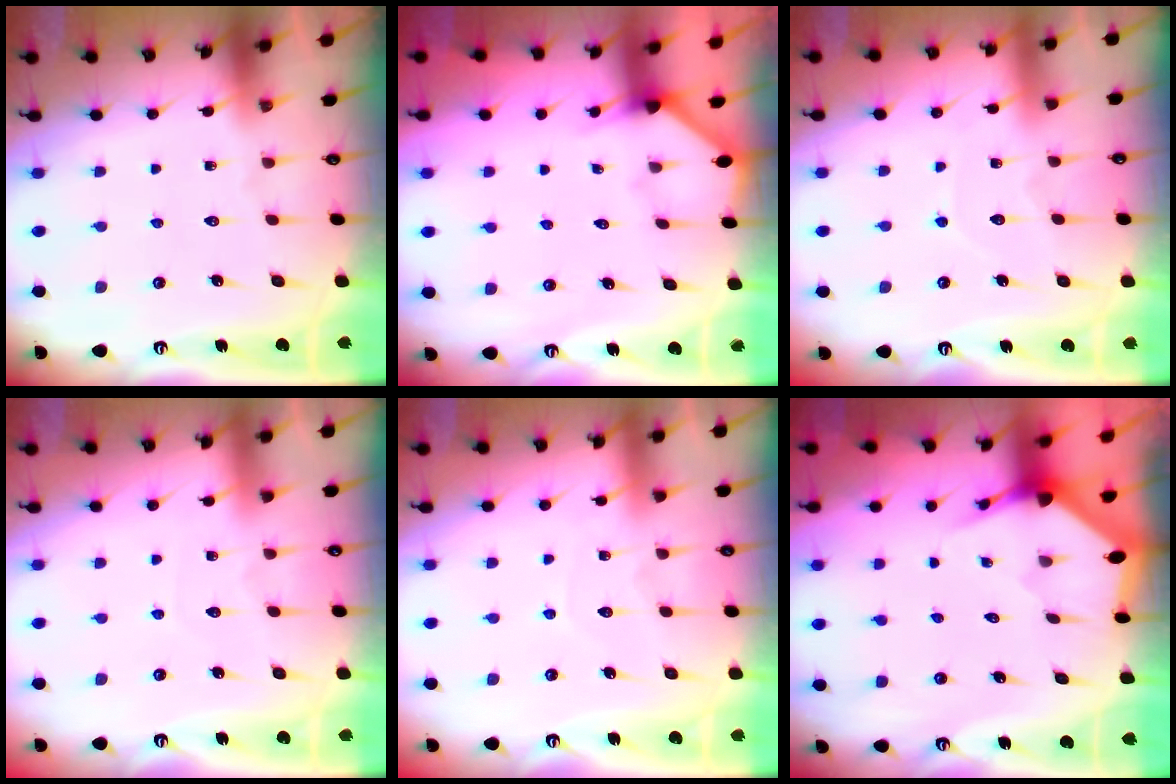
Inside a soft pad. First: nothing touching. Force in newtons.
{"total": 2.6, "press": 2.6, "slide": 0.3}
{"total": 4.5, "press": 4.4, "slide": 0.6}
{"total": 2.9, "press": 2.9, "slide": 0.3}
{"total": 5.4, "press": 5.4, "slide": 0.5}
{"total": 3.0, "press": 3.0, "slide": 0.1}